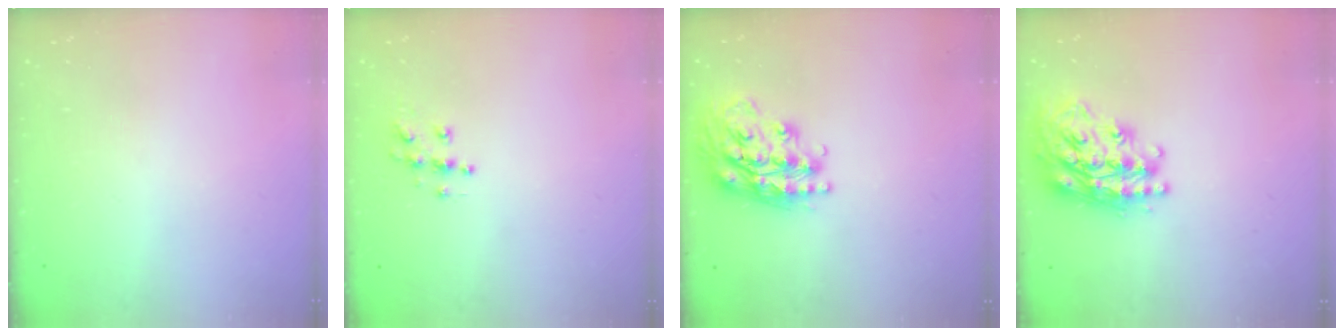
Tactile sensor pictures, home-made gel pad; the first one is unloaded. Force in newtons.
{"total": 5.7, "press": 5.7, "slide": 0.4}
{"total": 19.2, "press": 19.1, "slide": 1.6}
{"total": 23.5, "press": 23.4, "slide": 2.0}